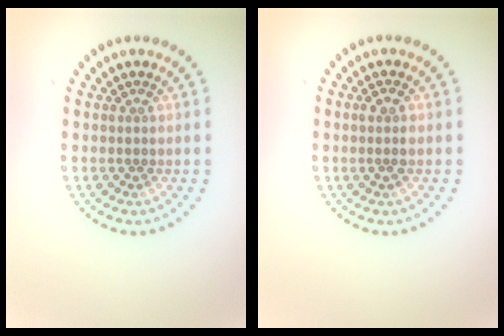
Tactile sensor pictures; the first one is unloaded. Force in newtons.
{"total": 1.3, "press": 1.1, "slide": 0.7}